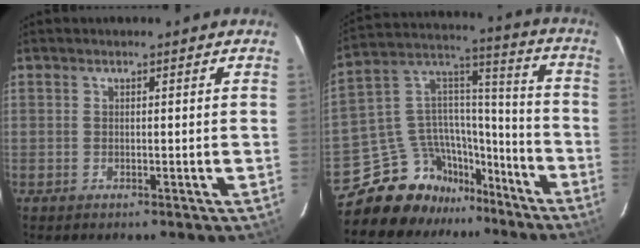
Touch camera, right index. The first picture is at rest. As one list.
[{"total": 15.8, "force": [-13.0, 8.3, 3.5], "torque": [-0.085, 0.071, -0.214]}]